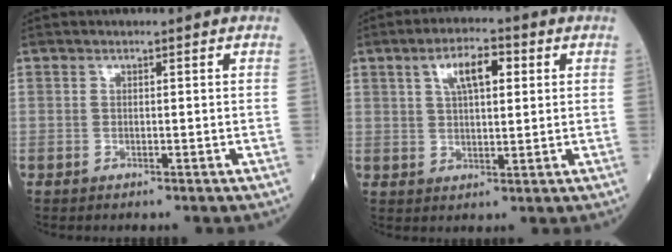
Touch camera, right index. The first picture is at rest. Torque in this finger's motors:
{"motor_torque": [0.57, 0.38, 0.12, 0.08]}